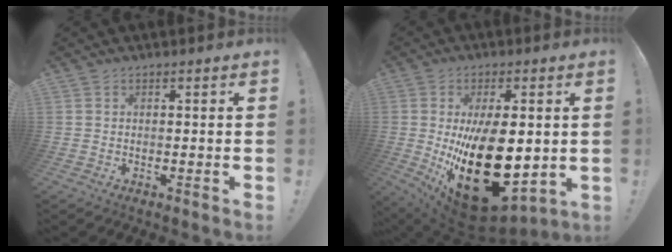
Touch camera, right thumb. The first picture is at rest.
{"total": 27.5, "force": [-1.4, 14.3, 23.4], "torque": [-0.381, -0.027, 0.009]}